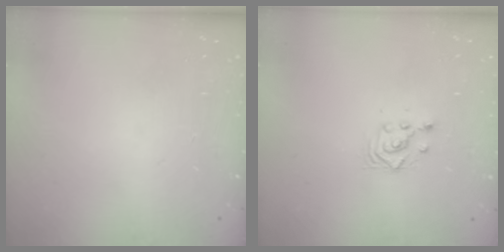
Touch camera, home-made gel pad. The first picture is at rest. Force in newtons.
{"total": 3.0, "press": 3.0, "slide": 0.1}